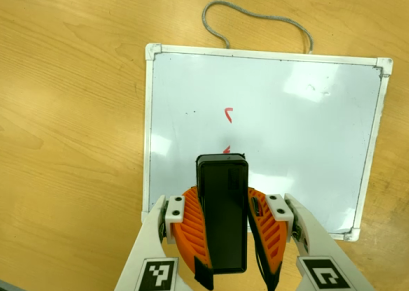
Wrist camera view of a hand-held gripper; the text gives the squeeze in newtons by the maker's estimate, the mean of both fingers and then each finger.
{"total": 9.3, "left": 7.7, "right": 11.0}